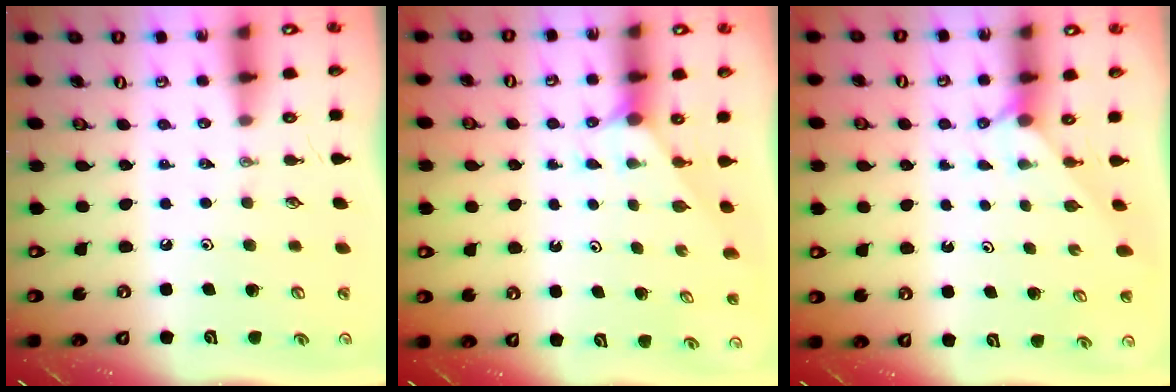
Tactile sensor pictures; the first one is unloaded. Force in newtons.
{"total": 1.7, "press": 1.7, "slide": 0.2}
{"total": 2.2, "press": 2.2, "slide": 0.2}